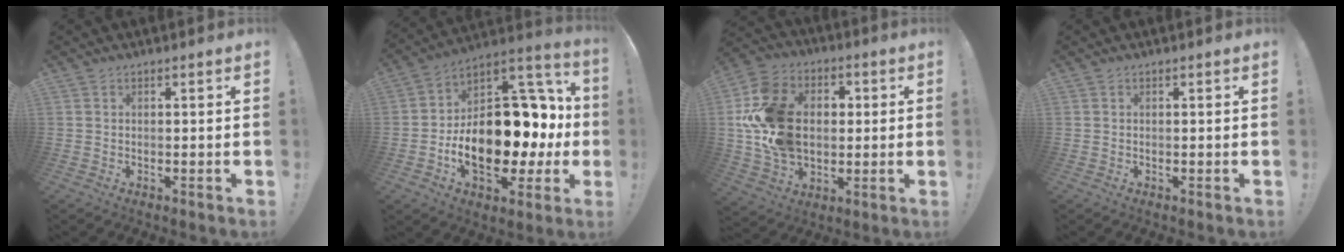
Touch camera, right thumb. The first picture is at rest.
{"total": 23.1, "force": [-4.5, 13.0, 18.5], "torque": [-0.284, 0.012, -0.056]}
{"total": 20.9, "force": [1.2, 16.2, 13.3], "torque": [-0.233, 0.011, 0.030]}
{"total": 0.0}